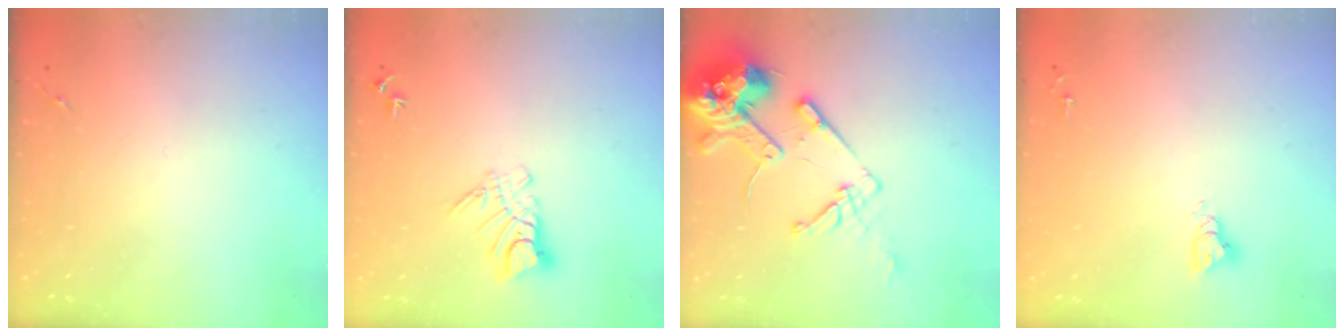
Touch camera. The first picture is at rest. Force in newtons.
{"total": 8.5, "press": 8.5, "slide": 0.9}
{"total": 15.8, "press": 15.6, "slide": 2.0}
{"total": 4.8, "press": 4.7, "slide": 0.4}